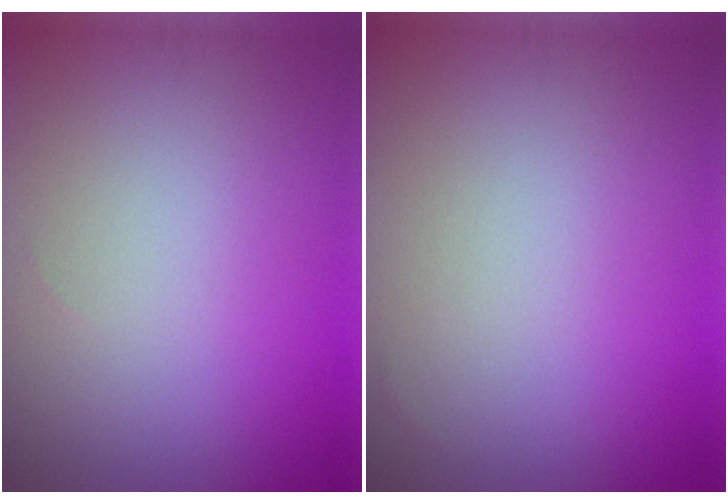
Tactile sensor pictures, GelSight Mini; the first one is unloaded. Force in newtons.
{"total": 0.0}